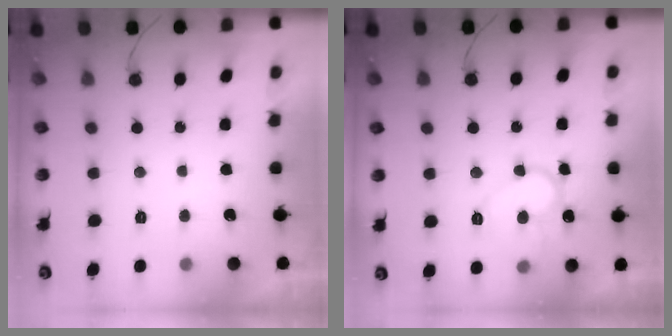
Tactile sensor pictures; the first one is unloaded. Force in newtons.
{"total": 12.0, "press": 11.9, "slide": 1.0}